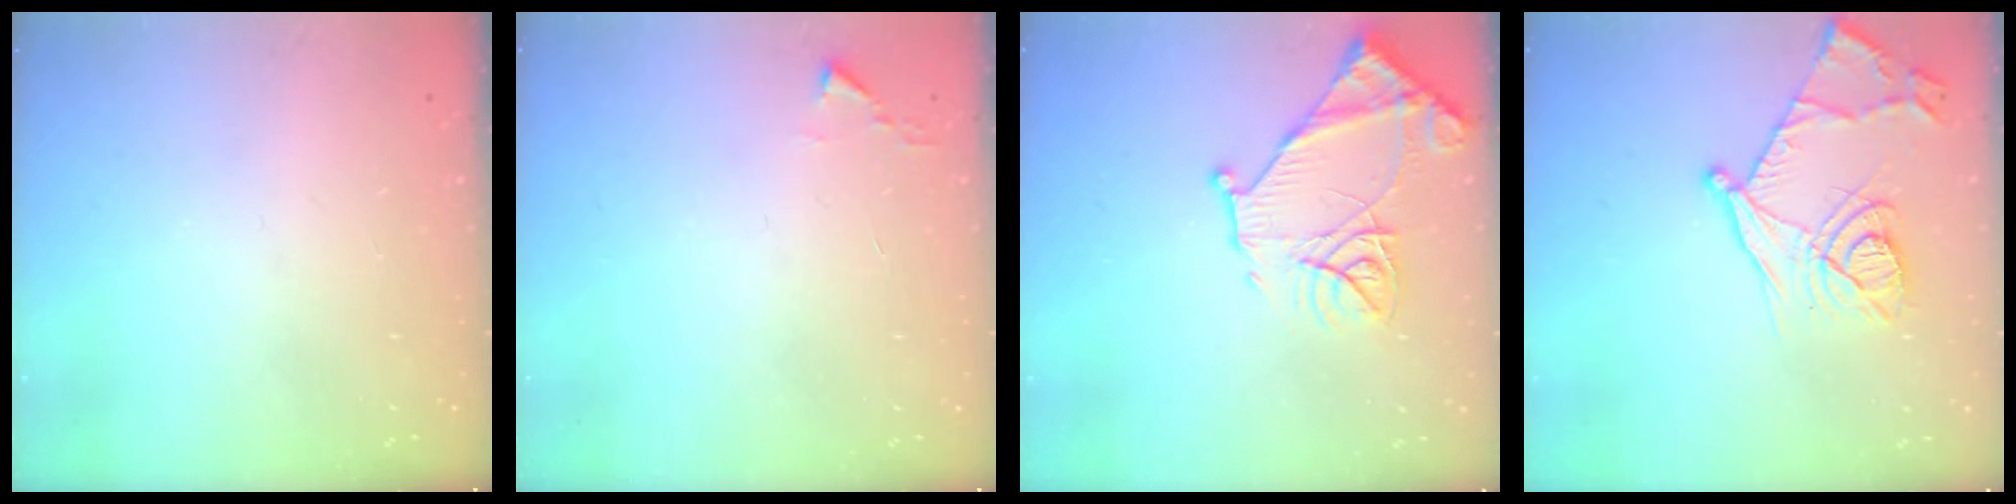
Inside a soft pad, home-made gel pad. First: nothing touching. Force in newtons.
{"total": 2.4, "press": 2.4, "slide": 0.3}
{"total": 15.2, "press": 15.2, "slide": 1.5}
{"total": 16.2, "press": 16.2, "slide": 1.4}